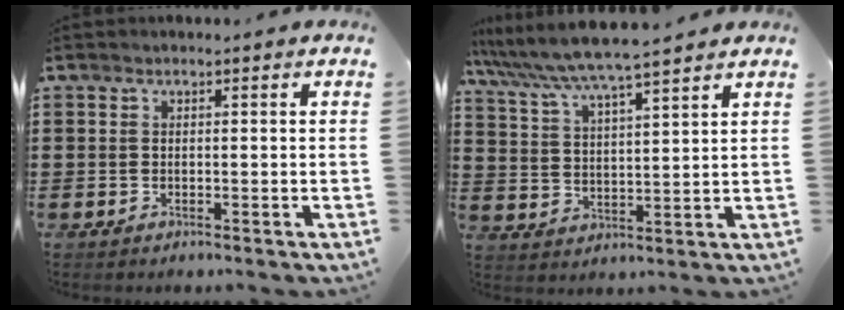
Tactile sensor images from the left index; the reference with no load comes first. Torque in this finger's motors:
{"motor_torque": [1.16, -0.98, 0.75, 0.21]}